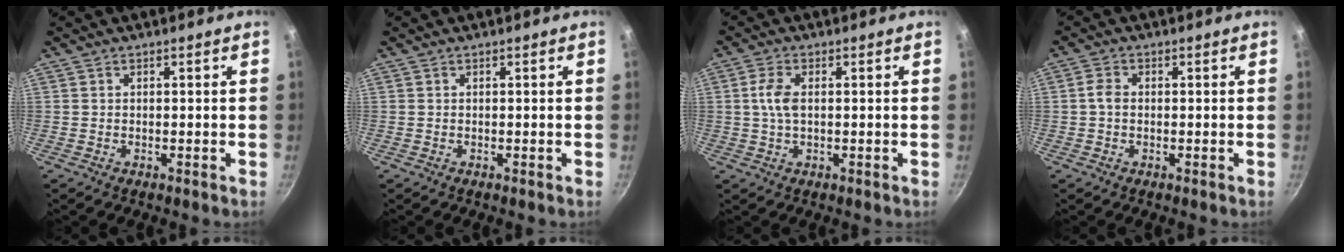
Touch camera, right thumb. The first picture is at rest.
{"total": 0.0}
{"total": 4.4, "force": [0.5, 2.3, 3.7], "torque": [-0.079, 0.007, 0.006]}
{"total": 2.5, "force": [0.0, 1.8, 1.7], "torque": [-0.034, 0.008, -0.006]}